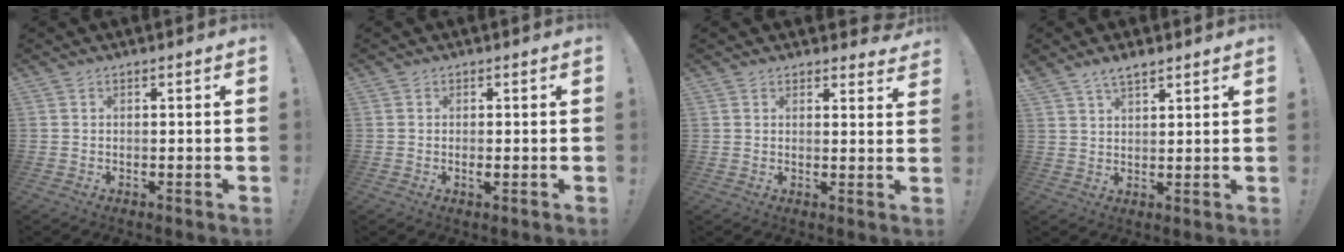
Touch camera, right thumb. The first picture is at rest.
{"total": 1.0, "force": [-0.1, 0.1, 0.9], "torque": [-0.017, -0.001, -0.003]}
{"total": 3.0, "force": [2.1, 1.9, 0.8], "torque": [0.001, -0.015, 0.038]}
{"total": 4.3, "force": [3.4, 1.6, 2.0], "torque": [-0.030, -0.021, 0.063]}